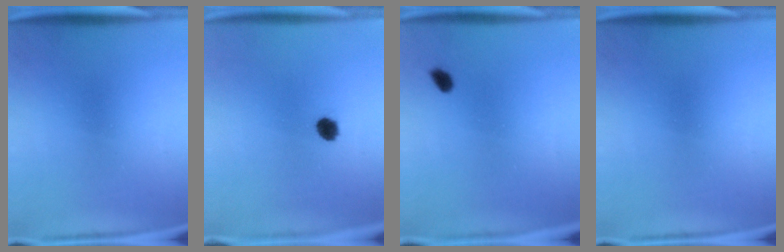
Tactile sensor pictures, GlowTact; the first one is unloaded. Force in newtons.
{"total": 2.9}
{"total": 1.5}
{"total": 0.0}